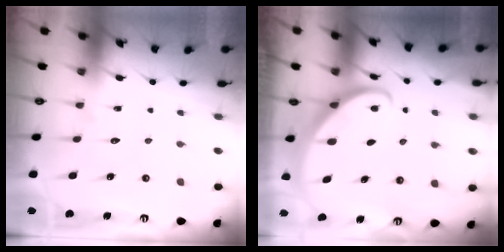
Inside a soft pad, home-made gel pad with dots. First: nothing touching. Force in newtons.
{"total": 2.8, "press": 2.8, "slide": 0.2}